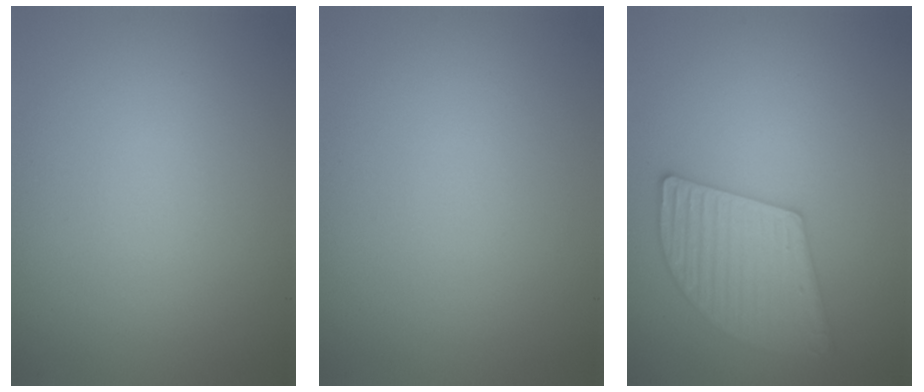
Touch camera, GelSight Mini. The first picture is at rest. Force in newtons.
{"total": 0.0}
{"total": 4.8, "press": 4.3, "slide": 2.1}